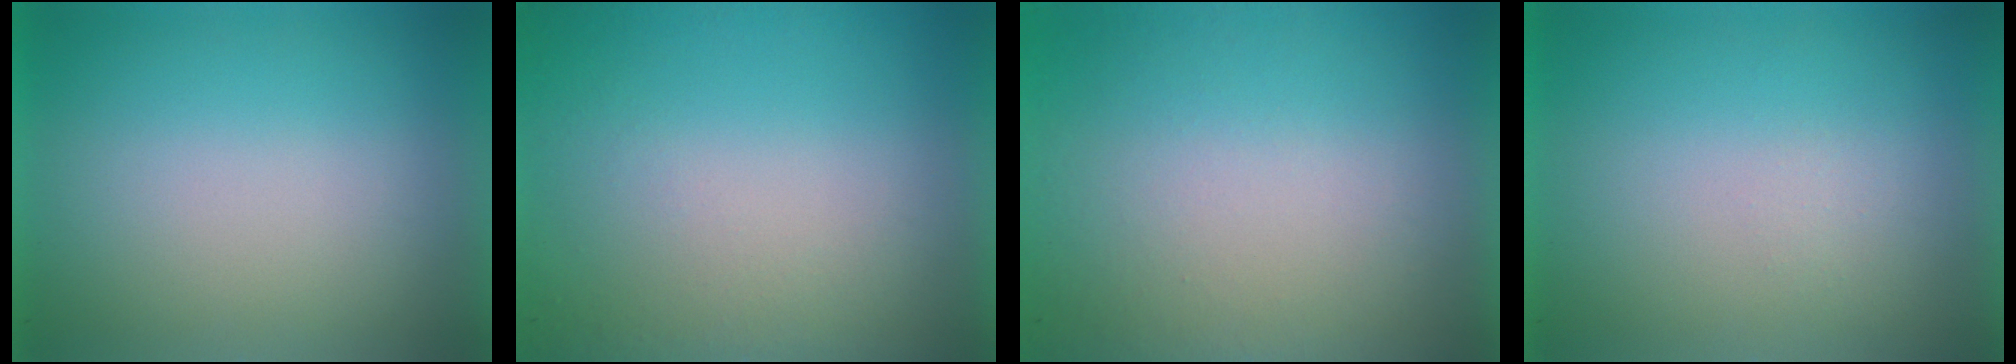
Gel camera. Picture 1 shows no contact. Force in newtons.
{"total": 5.0}
{"total": 8.1}
{"total": 1.2}